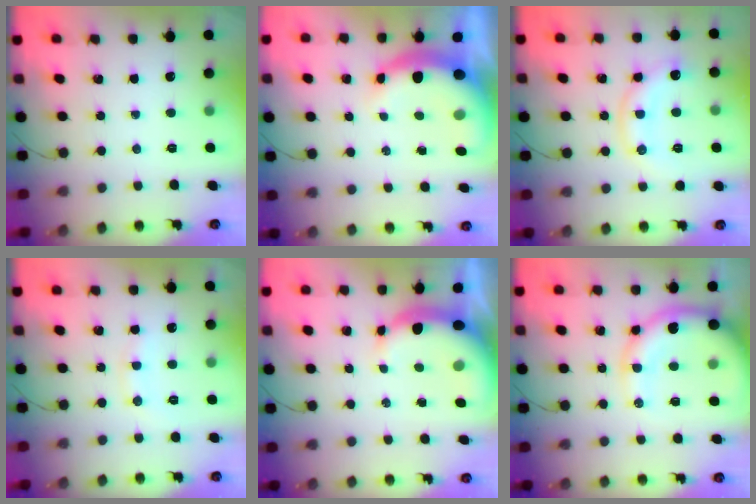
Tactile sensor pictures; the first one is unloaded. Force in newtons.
{"total": 10.0, "press": 9.8, "slide": 1.8}
{"total": 9.9, "press": 9.9, "slide": 0.3}
{"total": 8.3, "press": 8.2, "slide": 1.1}
{"total": 8.0, "press": 7.8, "slide": 1.6}
{"total": 13.7, "press": 13.1, "slide": 3.7}